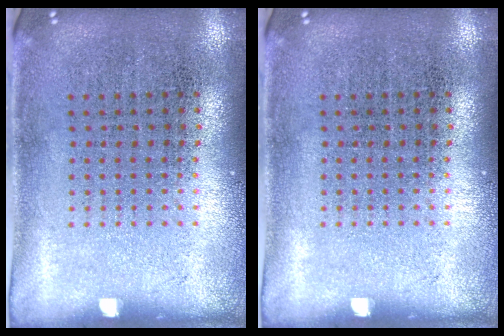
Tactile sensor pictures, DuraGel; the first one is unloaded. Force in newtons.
{"total": 0.0}